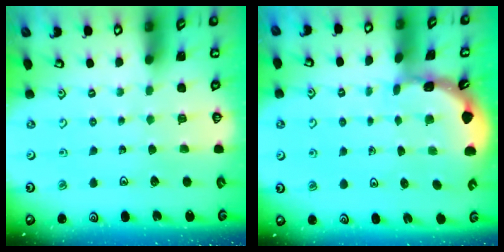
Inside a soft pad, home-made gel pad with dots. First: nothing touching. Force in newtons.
{"total": 1.6, "press": 1.6, "slide": 0.1}